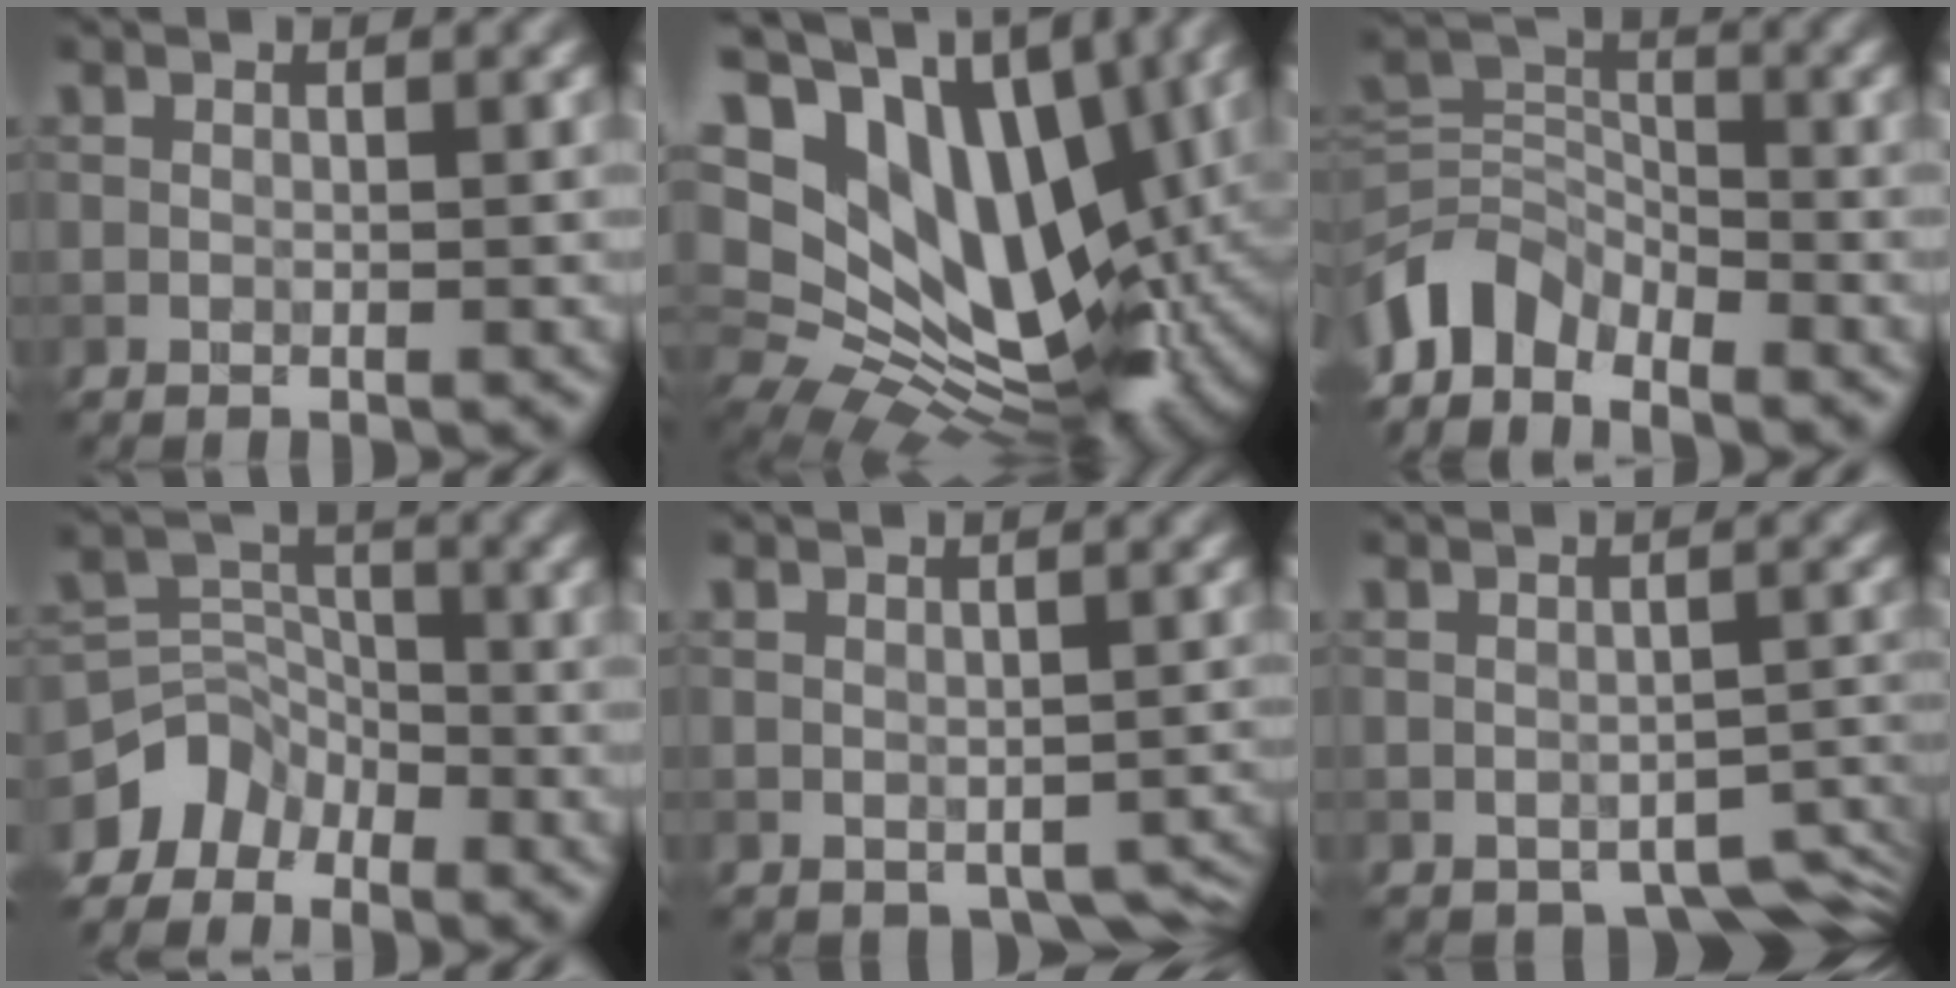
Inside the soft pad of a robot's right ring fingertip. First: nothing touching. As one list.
[{"total": 19.0, "force": [5.8, 11.9, 13.6], "torque": [-0.233, 0.011, 0.121]}, {"total": 6.1, "force": [-4.2, 3.6, 2.6], "torque": [-0.046, 0.002, -0.090]}, {"total": 4.2, "force": [-3.0, 2.7, 1.2], "torque": [-0.014, 0.003, -0.063]}, {"total": 4.2, "force": [-1.7, 2.9, 2.4], "torque": [-0.019, -0.017, -0.007]}, {"total": 5.5, "force": [-3.6, 3.0, 3.0], "torque": [-0.026, -0.015, -0.035]}]